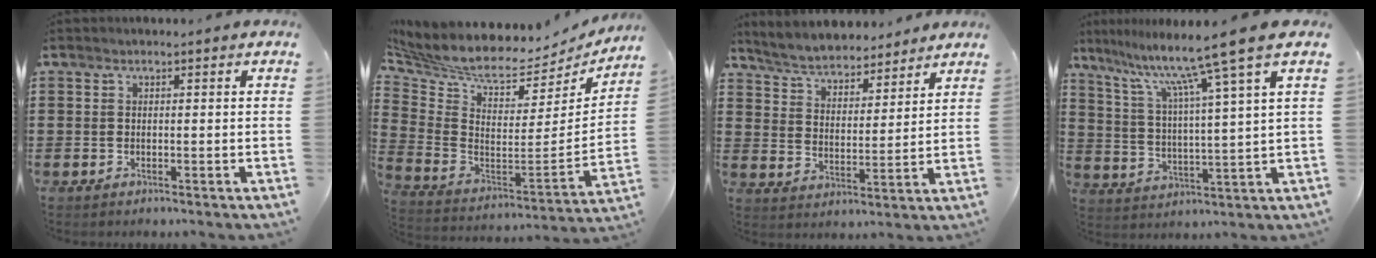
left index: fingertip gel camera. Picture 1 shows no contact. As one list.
[{"total": 6.5, "force": [5.2, 2.4, 3.1], "torque": [-0.089, -0.050, 0.085]}, {"total": 5.2, "force": [5.2, 0.5, 0.7], "torque": [-0.040, -0.030, 0.089]}, {"total": 10.9, "force": [8.0, -1.2, 7.4], "torque": [-0.171, -0.039, 0.122]}]